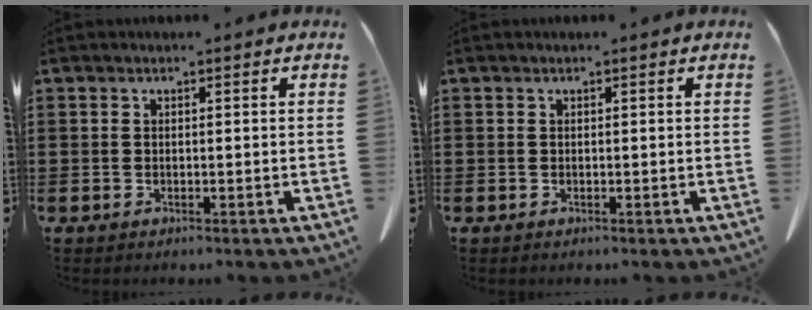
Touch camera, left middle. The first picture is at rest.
{"total": 0.0}